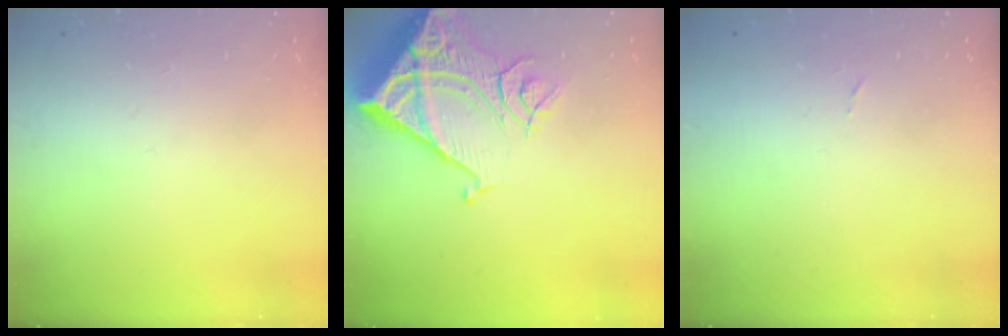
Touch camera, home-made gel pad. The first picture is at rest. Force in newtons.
{"total": 14.6, "press": 14.5, "slide": 2.0}
{"total": 2.4, "press": 2.4, "slide": 0.4}